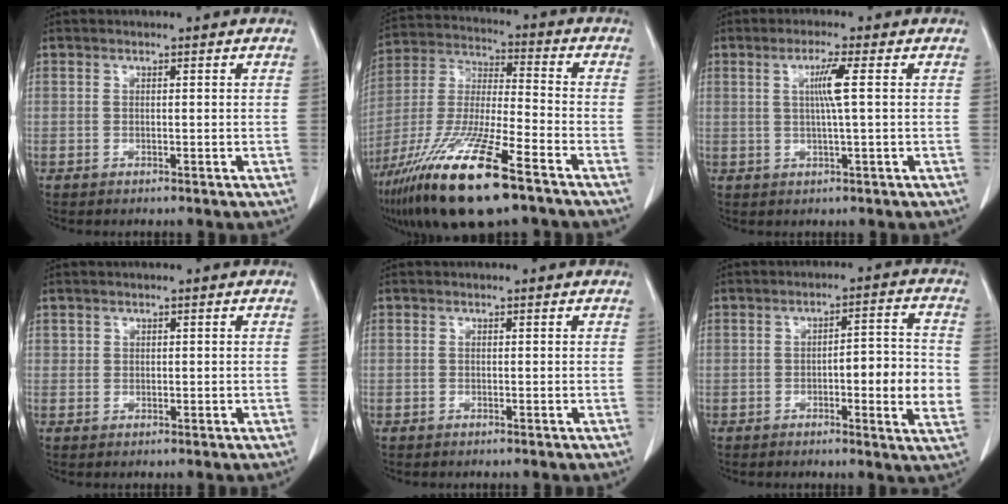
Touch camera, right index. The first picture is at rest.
{"total": 19.8, "force": [-11.9, 2.7, 15.5], "torque": [-0.327, -0.045, -0.219]}
{"total": 4.1, "force": [0.8, -0.7, 3.9], "torque": [-0.074, -0.001, 0.014]}
{"total": 0.7, "force": [0.4, 0.6, 0.1], "torque": [0.005, -0.001, 0.004]}
{"total": 0.0}
{"total": 9.4, "force": [-1.3, 1.4, 9.2], "torque": [-0.117, 0.008, -0.020]}